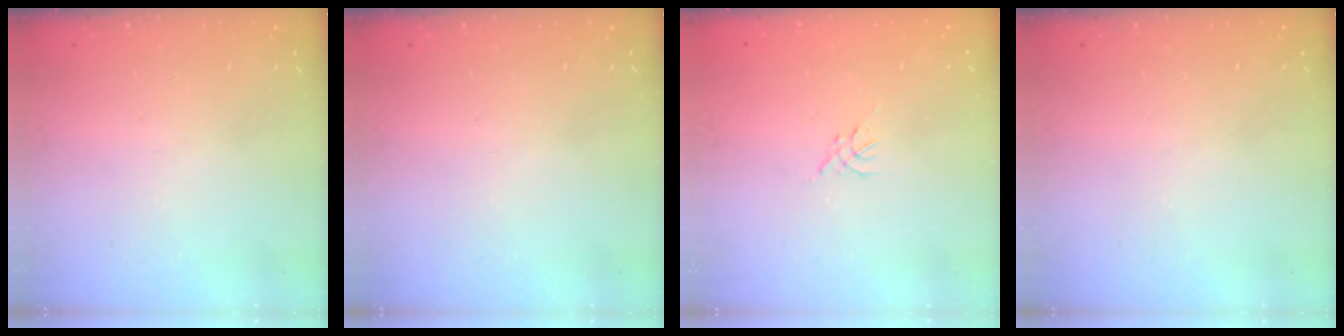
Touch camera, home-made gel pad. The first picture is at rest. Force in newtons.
{"total": 0.0}
{"total": 0.0}
{"total": 0.0}